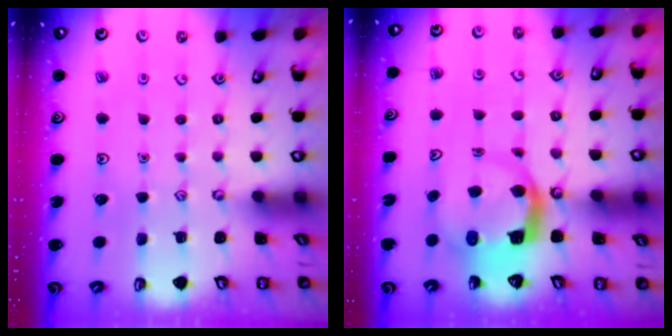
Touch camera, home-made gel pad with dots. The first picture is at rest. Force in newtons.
{"total": 7.5, "press": 7.4, "slide": 1.0}